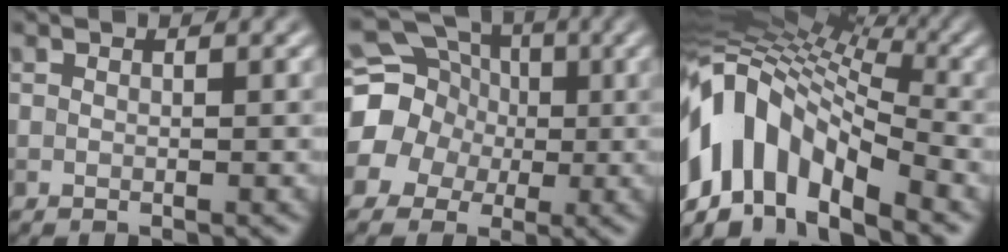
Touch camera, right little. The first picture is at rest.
{"total": 13.3, "force": [0.5, 12.6, 4.4], "torque": [-0.127, 0.022, -0.034]}
{"total": 12.3, "force": [-4.0, 7.0, 9.3], "torque": [-0.172, 0.018, -0.081]}